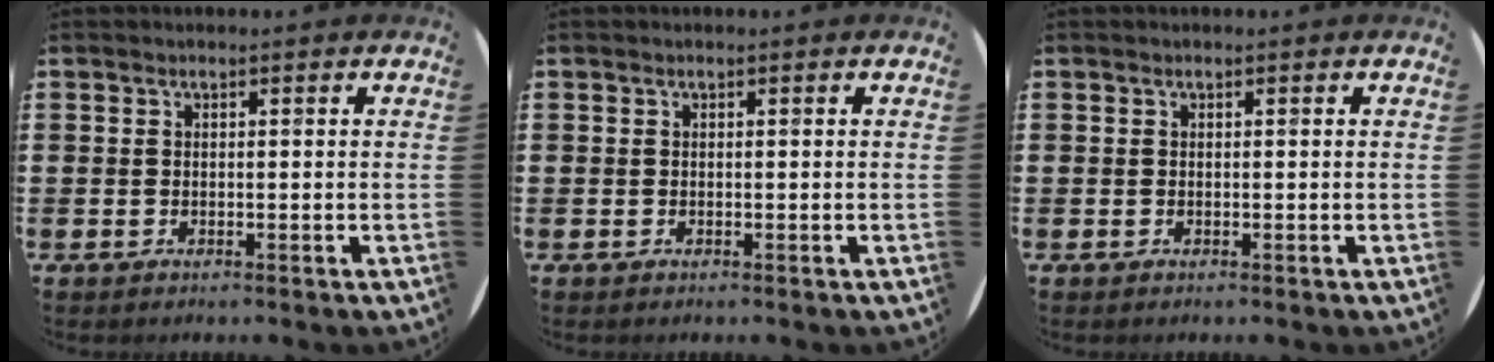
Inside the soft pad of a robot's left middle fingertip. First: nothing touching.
{"total": 0.0}
{"total": 0.0}